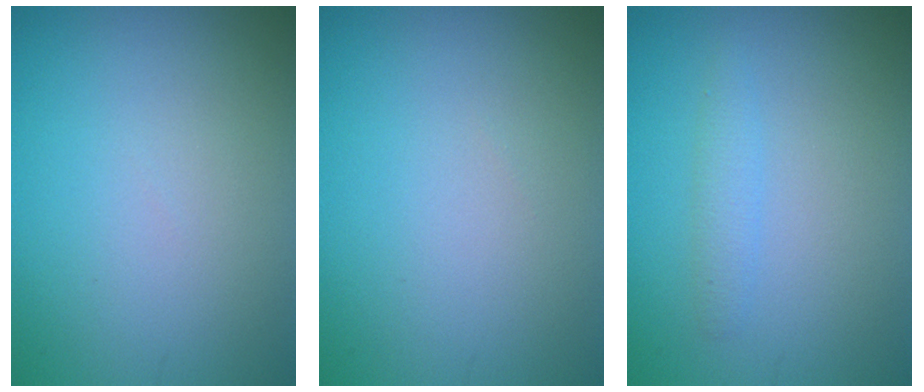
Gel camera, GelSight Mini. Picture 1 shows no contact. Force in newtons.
{"total": 0.0}
{"total": 1.3, "press": 1.3, "slide": 0.0}